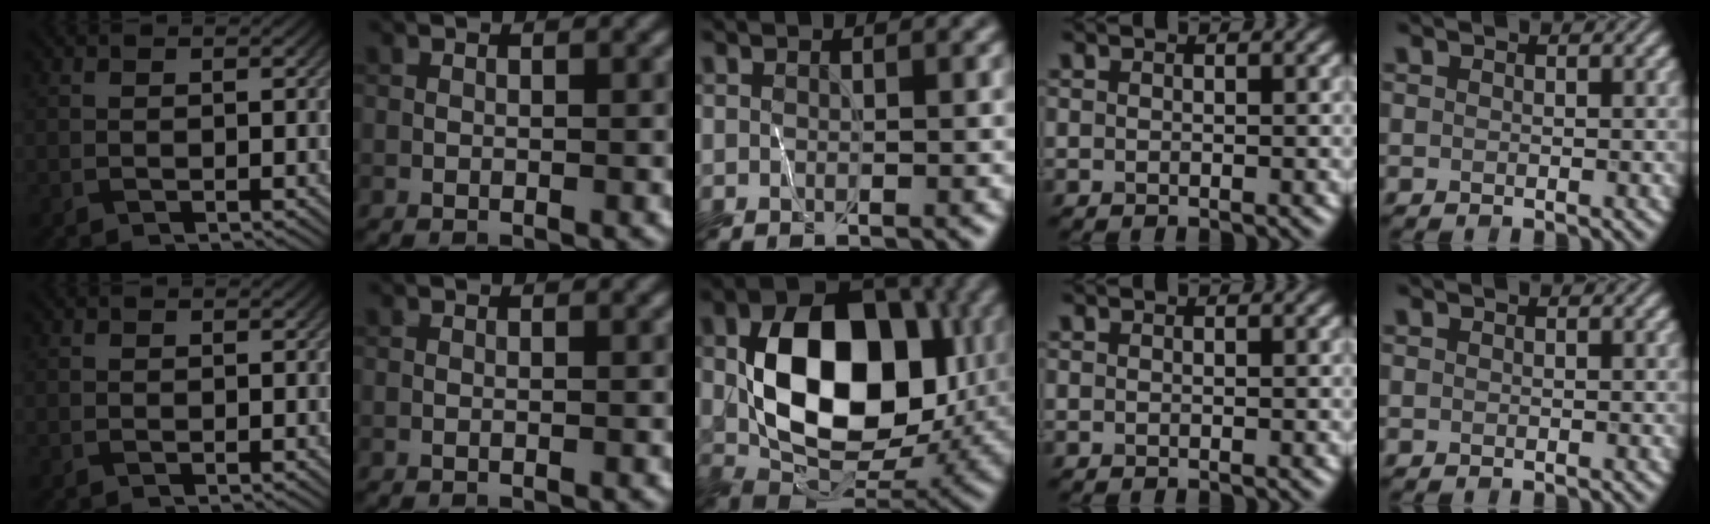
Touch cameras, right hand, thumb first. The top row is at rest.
{"middle": {"total": 11.8, "force": [1.2, 8.1, 8.6], "torque": [-0.127, 0.000, 0.024]}}